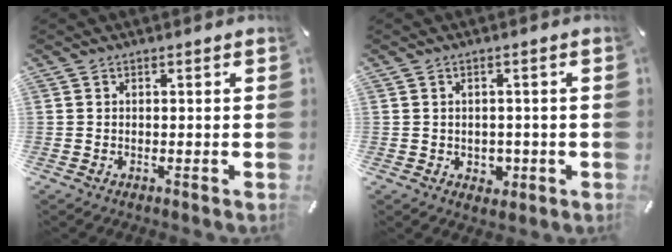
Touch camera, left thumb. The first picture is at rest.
{"total": 3.0, "force": [-0.4, 2.6, 1.3], "torque": [-0.008, -0.003, -0.012]}